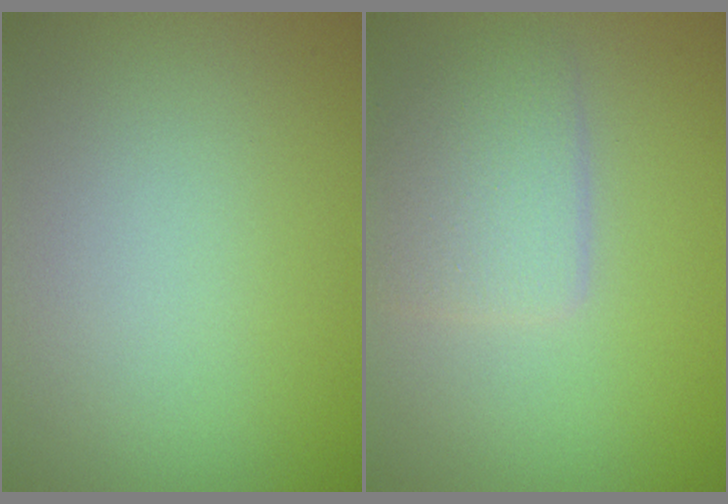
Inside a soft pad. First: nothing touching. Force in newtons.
{"total": 3.5, "press": 3.5, "slide": 0.2}